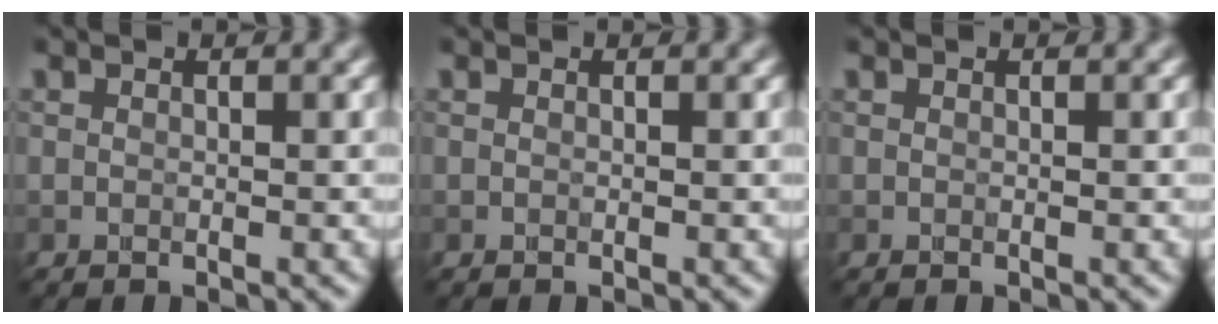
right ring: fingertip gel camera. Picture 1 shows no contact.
{"total": 0.0}
{"total": 0.0}